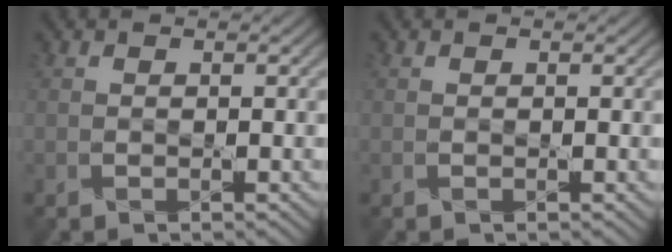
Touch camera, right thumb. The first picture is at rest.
{"total": 0.0}